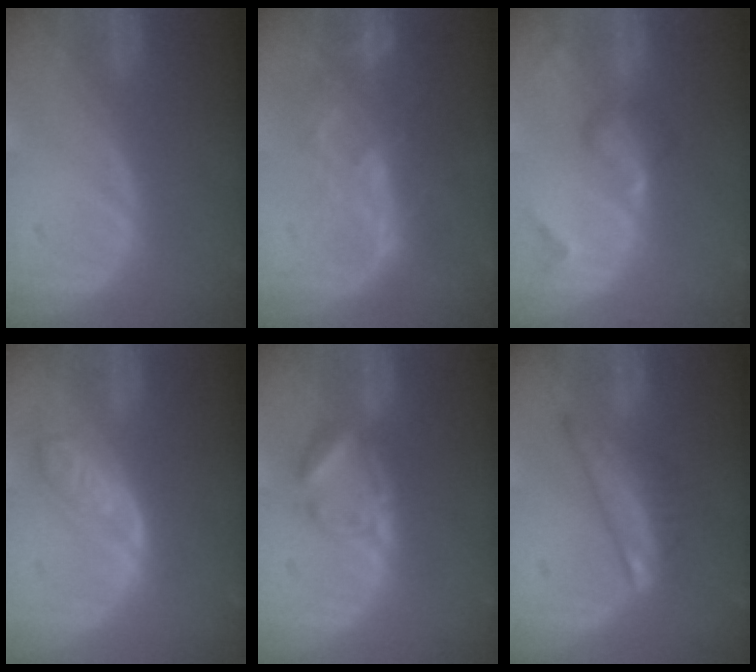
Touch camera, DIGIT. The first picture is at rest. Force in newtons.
{"total": 8.8, "press": 7.5, "slide": 4.6}
{"total": 5.6, "press": 4.9, "slide": 2.7}
{"total": 6.3, "press": 5.7, "slide": 2.7}
{"total": 5.0, "press": 5.0, "slide": 0.5}
{"total": 7.5, "press": 6.4, "slide": 3.9}